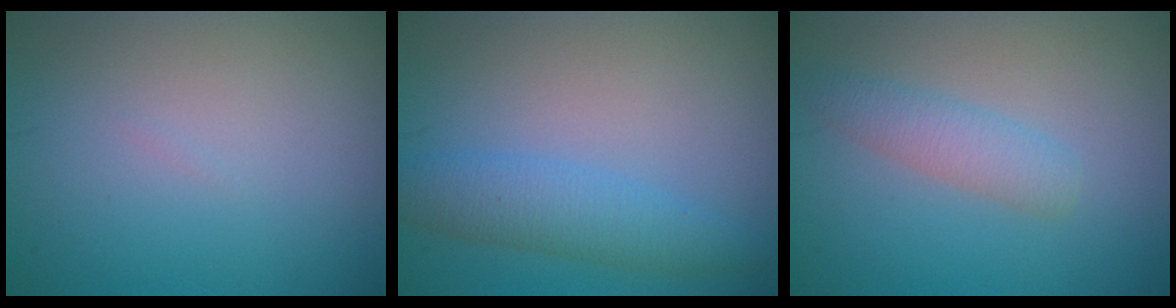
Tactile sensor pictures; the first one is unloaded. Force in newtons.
{"total": 3.5, "press": 3.5, "slide": 0.0}
{"total": 2.5, "press": 2.5, "slide": 0.1}